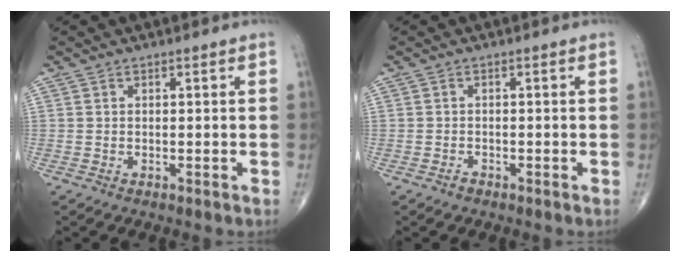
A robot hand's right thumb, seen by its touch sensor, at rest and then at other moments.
{"total": 0.9, "force": [-0.7, 0.5, 0.2], "torque": [-0.003, 0.001, -0.015]}